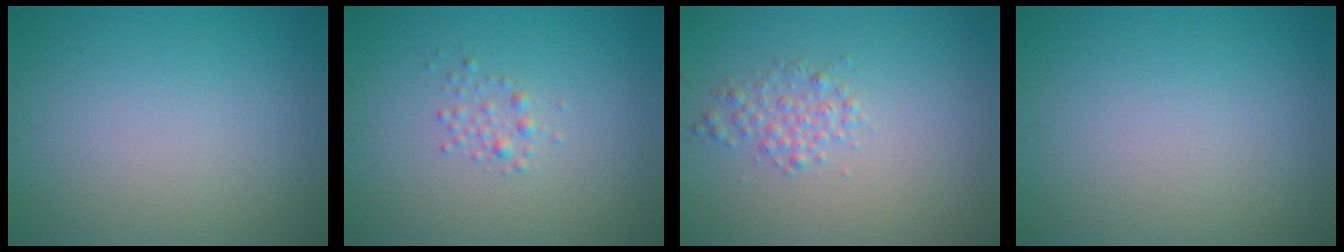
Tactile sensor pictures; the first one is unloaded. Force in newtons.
{"total": 1.2, "press": 1.2, "slide": 0.0}
{"total": 1.8, "press": 1.8, "slide": 0.0}
{"total": 0.0}